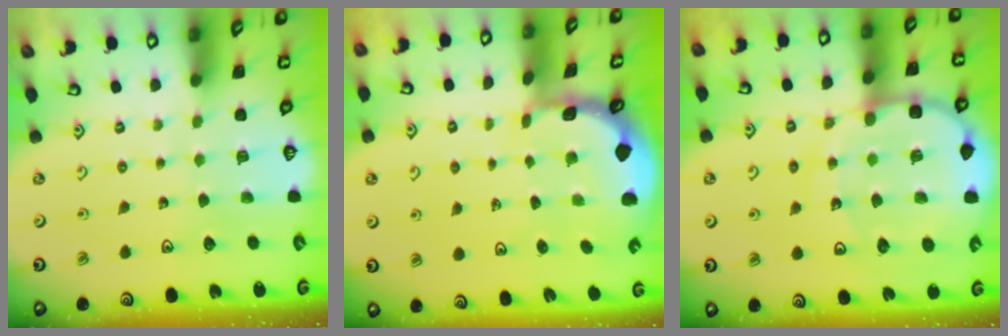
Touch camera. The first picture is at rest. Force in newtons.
{"total": 1.3, "press": 1.2, "slide": 0.1}
{"total": 15.2, "press": 15.0, "slide": 2.6}